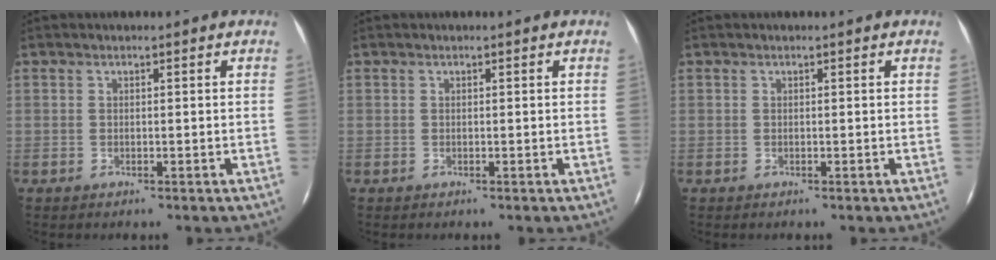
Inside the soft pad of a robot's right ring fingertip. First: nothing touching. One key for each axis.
{"total": 0.0}
{"total": 0.0}